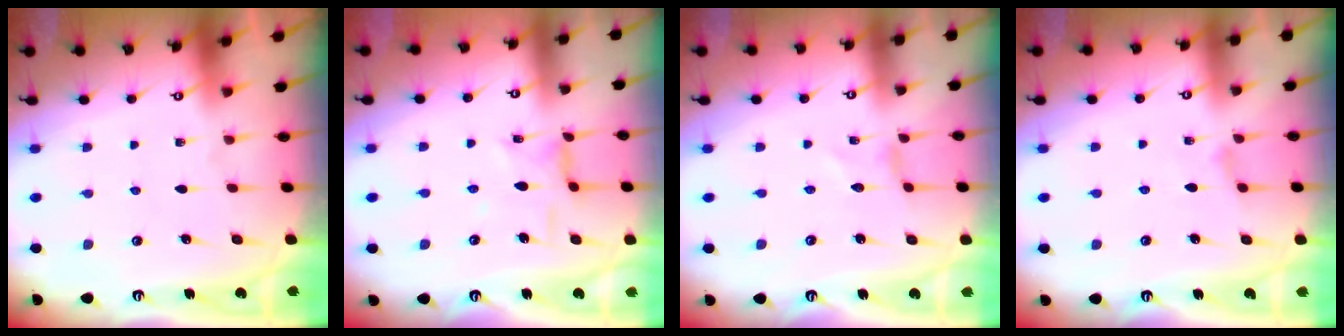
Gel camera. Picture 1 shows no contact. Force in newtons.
{"total": 5.1, "press": 5.1, "slide": 0.3}
{"total": 0.0}
{"total": 2.1, "press": 2.1, "slide": 0.4}